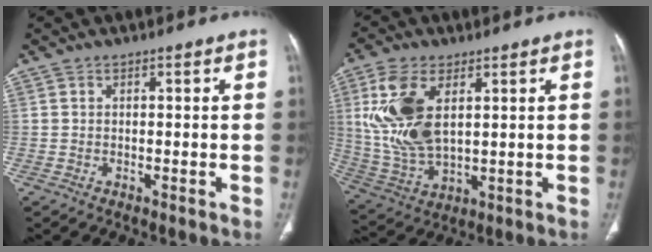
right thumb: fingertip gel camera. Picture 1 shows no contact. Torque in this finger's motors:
{"motor_torque": [0.29, 0.48, 1.19, 0.96, 0.18]}